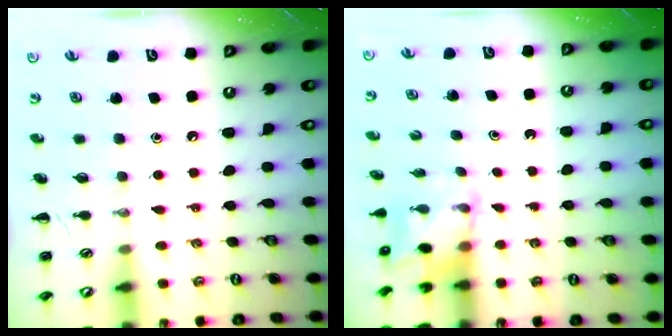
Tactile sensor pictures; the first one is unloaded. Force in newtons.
{"total": 2.4, "press": 2.3, "slide": 0.8}